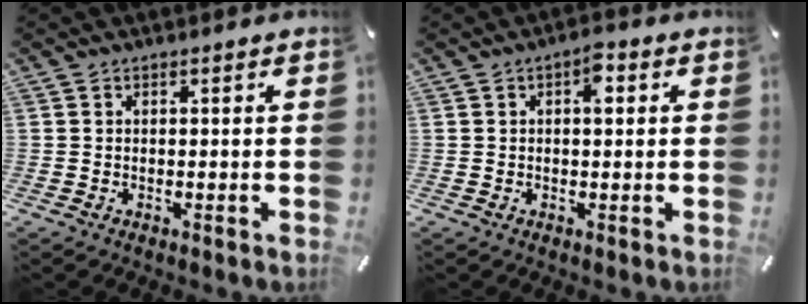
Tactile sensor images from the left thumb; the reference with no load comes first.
{"total": 3.7, "force": [1.0, 1.8, 3.1], "torque": [-0.035, -0.004, 0.007]}